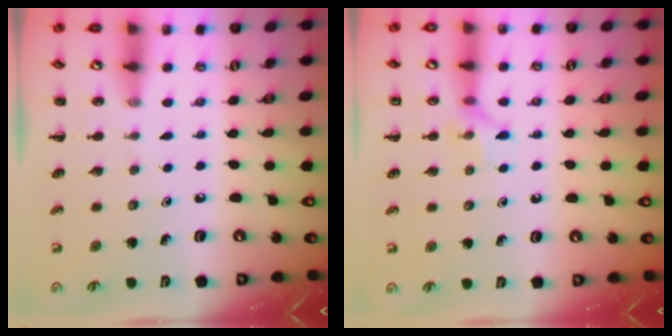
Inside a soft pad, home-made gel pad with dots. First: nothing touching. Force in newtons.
{"total": 6.8, "press": 6.7, "slide": 1.0}